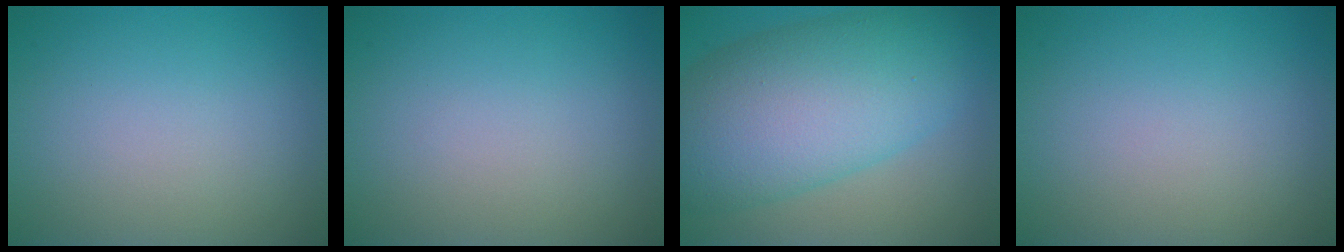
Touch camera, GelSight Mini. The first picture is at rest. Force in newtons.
{"total": 0.0}
{"total": 11.8, "press": 11.8, "slide": 0.2}
{"total": 0.0}